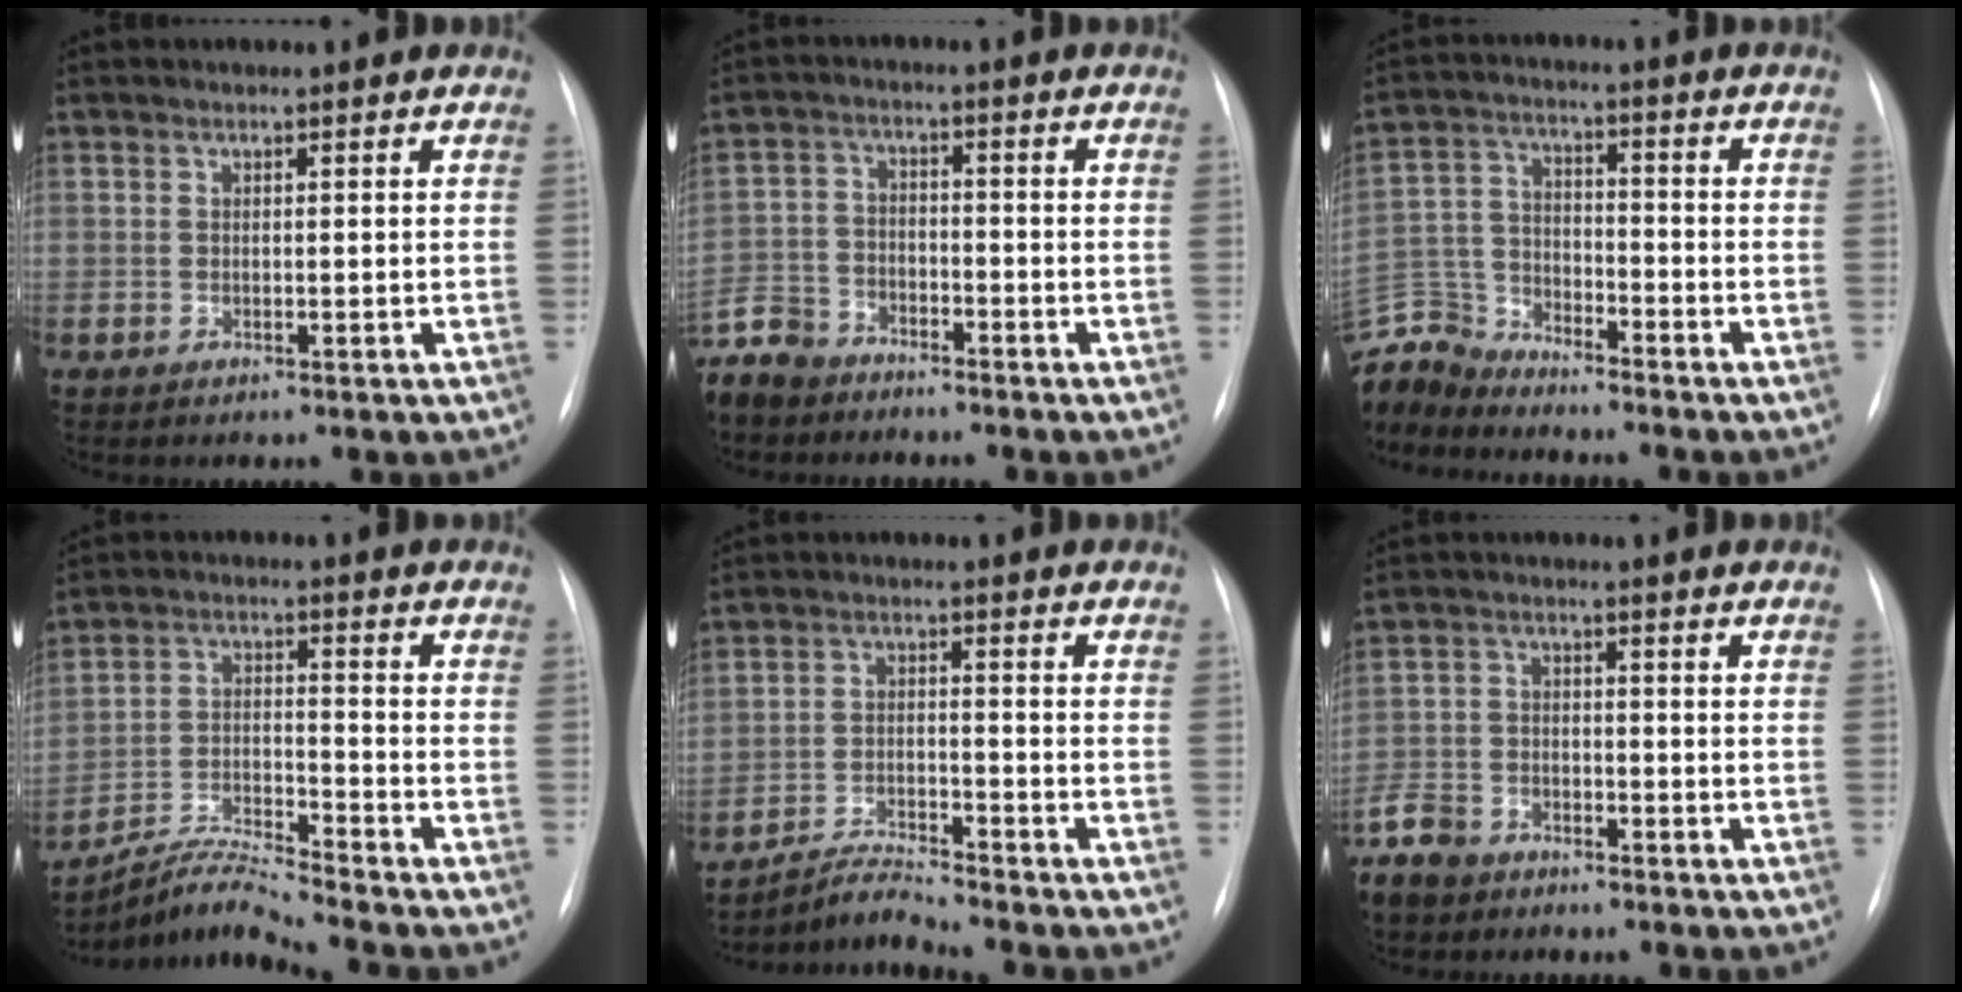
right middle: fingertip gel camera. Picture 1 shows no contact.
{"total": 9.4, "force": [-7.9, 4.7, 1.6], "torque": [-0.050, -0.002, -0.150]}
{"total": 10.3, "force": [-10.1, 1.7, 0.8], "torque": [-0.026, 0.010, -0.201]}
{"total": 7.6, "force": [-7.2, -1.7, 1.6], "torque": [-0.041, 0.000, -0.132]}
{"total": 4.7, "force": [-4.5, -1.2, -0.5], "torque": [-0.003, -0.014, -0.079]}
{"total": 7.4, "force": [-6.0, 4.1, 1.3], "torque": [-0.040, -0.006, -0.115]}